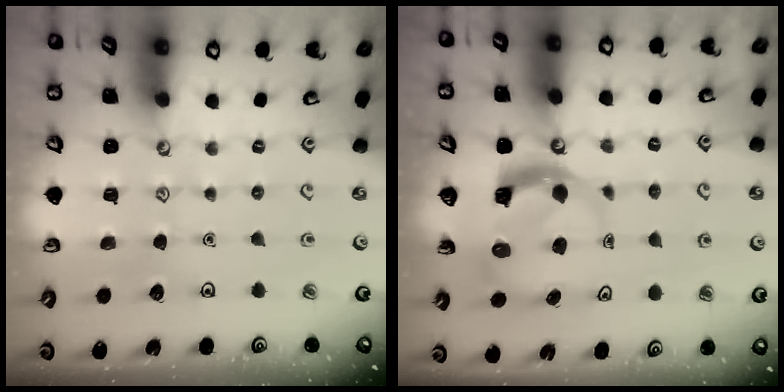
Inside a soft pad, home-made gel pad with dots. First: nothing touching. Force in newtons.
{"total": 4.5, "press": 4.5, "slide": 0.3}